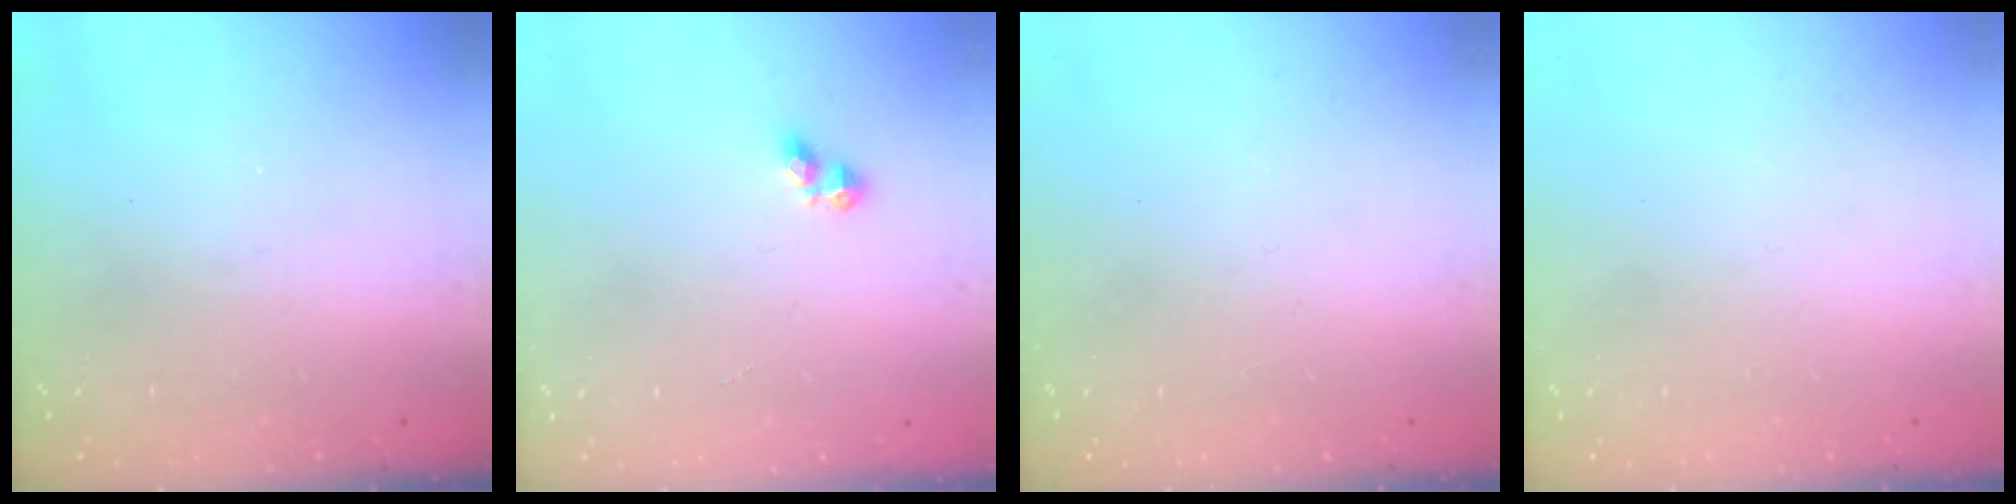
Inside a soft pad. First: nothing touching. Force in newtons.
{"total": 2.6, "press": 2.5, "slide": 0.5}
{"total": 0.0}
{"total": 0.0}